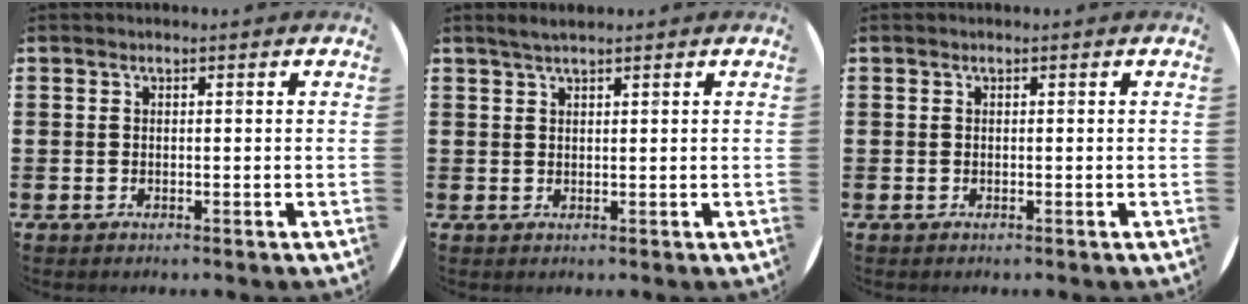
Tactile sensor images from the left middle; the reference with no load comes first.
{"total": 1.5, "force": [1.3, 0.1, 0.8], "torque": [-0.017, 0.002, 0.023]}
{"total": 0.0}